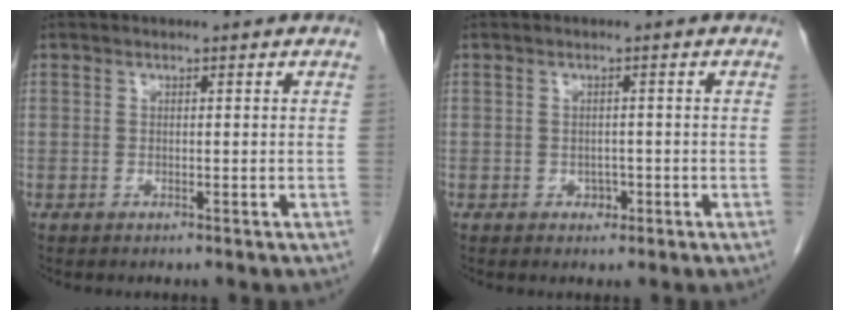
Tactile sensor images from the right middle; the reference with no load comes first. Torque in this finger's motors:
{"motor_torque": [0.29, -0.10, -0.01, -0.01]}